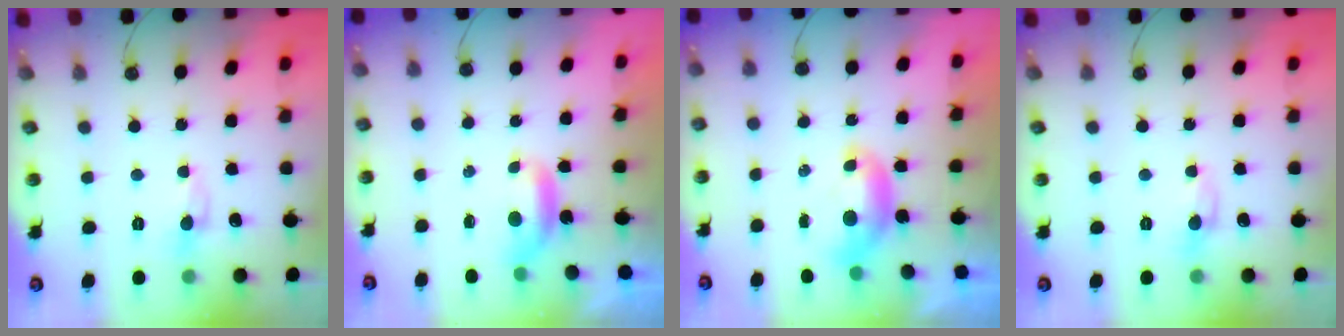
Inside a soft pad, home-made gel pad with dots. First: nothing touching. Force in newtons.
{"total": 0.6, "press": 0.1, "slide": 0.5}
{"total": 0.0}
{"total": 1.5, "press": 1.5, "slide": 0.2}